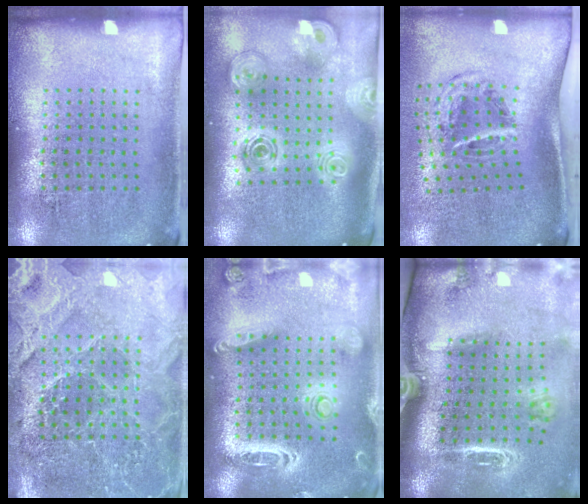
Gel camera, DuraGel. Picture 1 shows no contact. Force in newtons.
{"total": 2.7, "press": 1.9, "slide": 1.9}
{"total": 2.0, "press": 1.2, "slide": 1.6}
{"total": 4.0, "press": 3.8, "slide": 1.3}
{"total": 2.5, "press": 2.2, "slide": 1.1}
{"total": 2.9, "press": 2.0, "slide": 2.1}